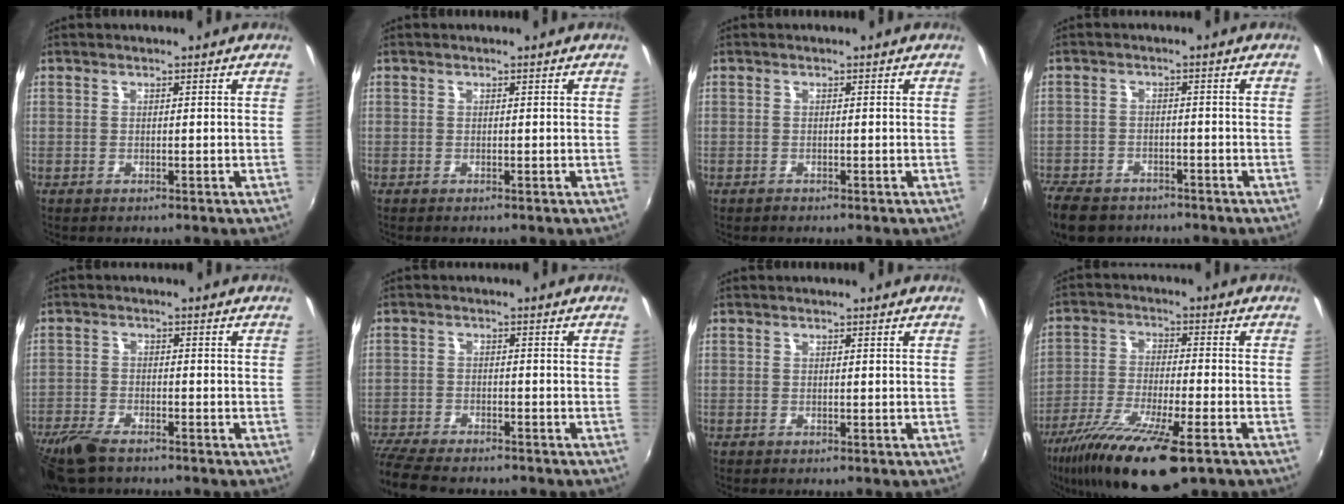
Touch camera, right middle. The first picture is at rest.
{"total": 0.0}
{"total": 0.6, "force": [-0.5, 0.3, 0.0], "torque": [-0.002, 0.000, -0.010]}
{"total": 11.2, "force": [-8.4, 6.1, 4.3], "torque": [-0.127, -0.016, -0.141]}
{"total": 9.1, "force": [-7.0, 3.1, 4.8], "torque": [-0.129, -0.027, -0.137]}
{"total": 11.1, "force": [-9.7, 2.6, 4.8], "torque": [-0.123, -0.036, -0.167]}
{"total": 0.0}
{"total": 17.7, "force": [-11.6, 3.6, 12.8], "torque": [-0.254, -0.053, -0.208]}